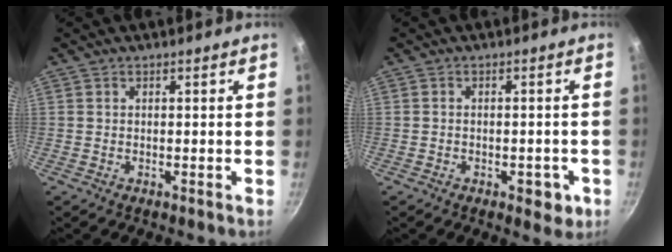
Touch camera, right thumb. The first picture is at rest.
{"total": 4.0, "force": [-1.8, 2.2, 2.9], "torque": [-0.021, 0.007, -0.019]}